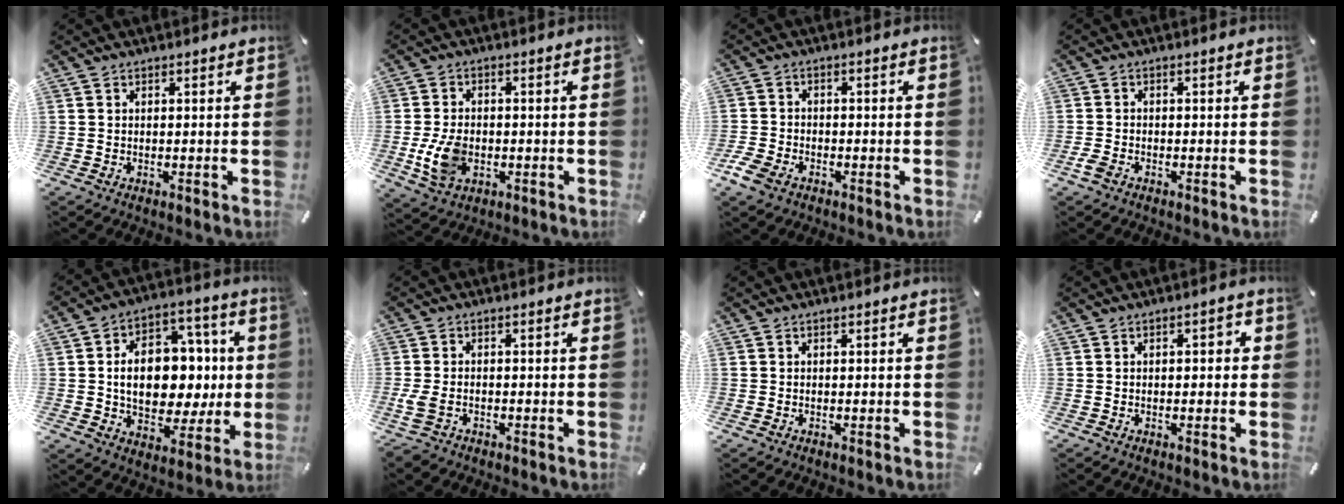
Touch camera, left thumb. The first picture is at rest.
{"total": 8.5, "force": [-1.7, 6.0, 5.8], "torque": [-0.125, 0.001, -0.031]}
{"total": 4.5, "force": [-2.8, 3.0, 1.8], "torque": [-0.055, 0.006, -0.058]}
{"total": 2.0, "force": [-1.2, 1.1, 1.0], "torque": [-0.033, -0.003, -0.026]}
{"total": 15.5, "force": [-0.1, 11.7, 10.2], "torque": [-0.169, 0.000, 0.009]}
{"total": 4.9, "force": [-2.0, 3.2, 3.1], "torque": [-0.075, 0.003, -0.037]}
{"total": 0.0}
{"total": 1.8, "force": [-0.5, 1.2, 1.2], "torque": [-0.023, 0.010, -0.013]}